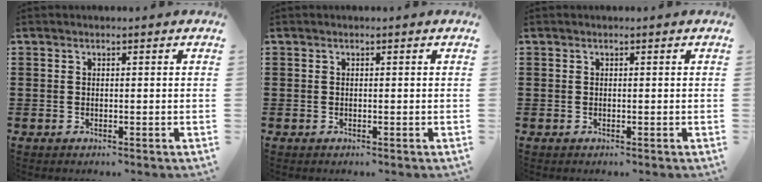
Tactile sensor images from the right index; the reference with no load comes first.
{"total": 0.0}
{"total": 0.0}